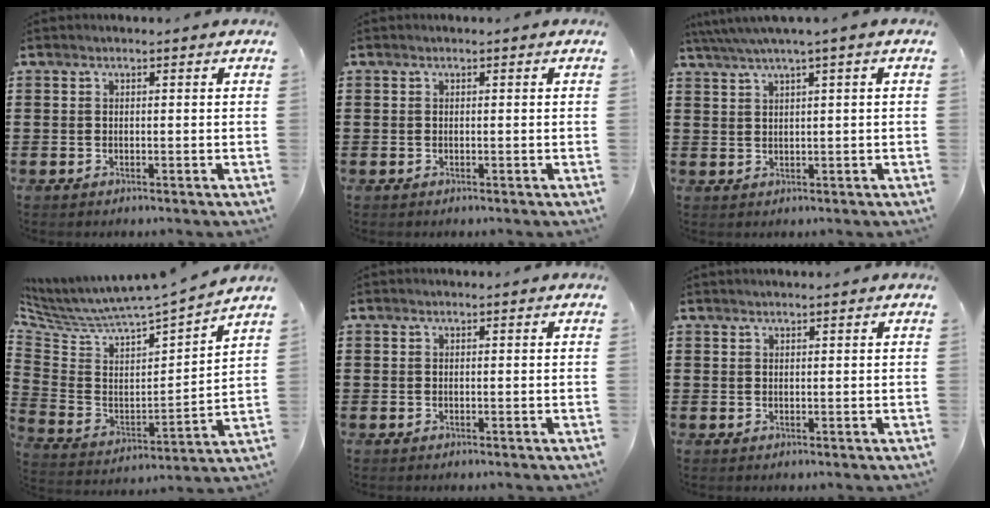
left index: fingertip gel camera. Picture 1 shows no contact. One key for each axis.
{"total": 0.0}
{"total": 2.6, "fx": 1.4, "fy": -0.3, "fz": 2.1, "tx": -0.042, "ty": -0.001, "tz": 0.024}
{"total": 4.0, "fx": 3.9, "fy": 0.5, "fz": 1.1, "tx": -0.049, "ty": -0.053, "tz": 0.057}
{"total": 0.0}
{"total": 0.6, "fx": 0.6, "fy": -0.1, "fz": 0.3, "tx": -0.006, "ty": -0.002, "tz": 0.012}